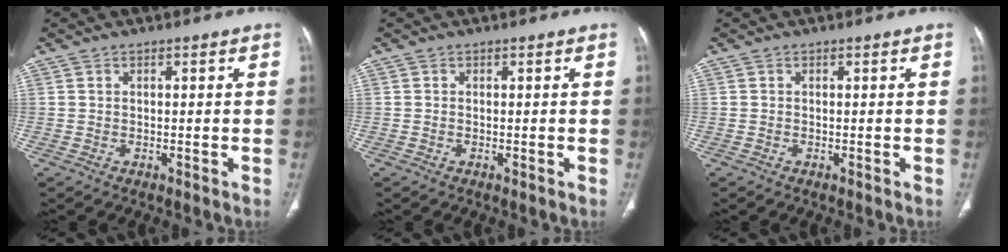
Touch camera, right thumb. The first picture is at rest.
{"total": 0.0}
{"total": 0.0}